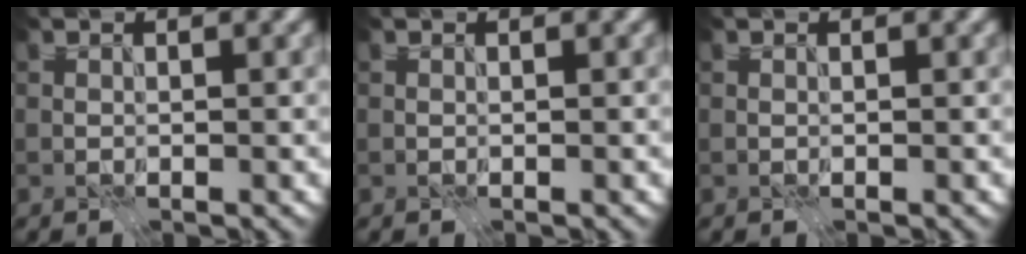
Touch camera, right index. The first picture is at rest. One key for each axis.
{"total": 0.0}
{"total": 0.0}